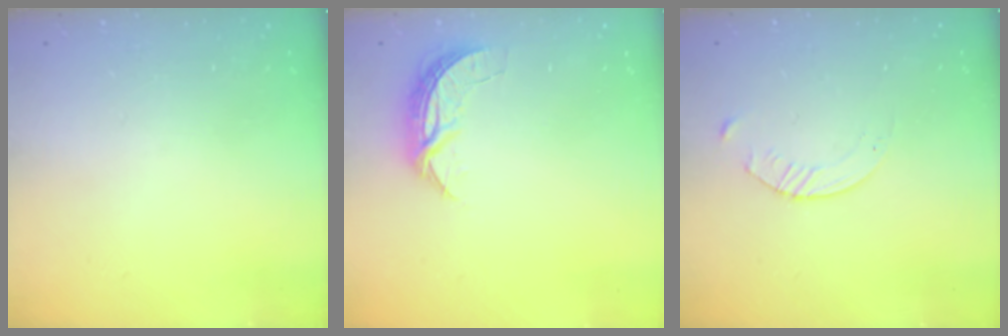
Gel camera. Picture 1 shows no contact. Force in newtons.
{"total": 6.5, "press": 6.5, "slide": 0.5}
{"total": 2.8, "press": 2.7, "slide": 0.3}